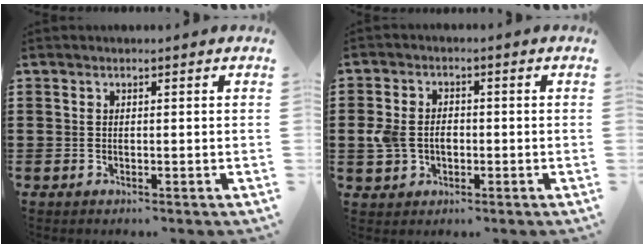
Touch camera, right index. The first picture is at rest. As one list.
[{"total": 4.1, "force": [-0.5, 3.2, 2.5], "torque": [-0.067, 0.004, -0.015]}]